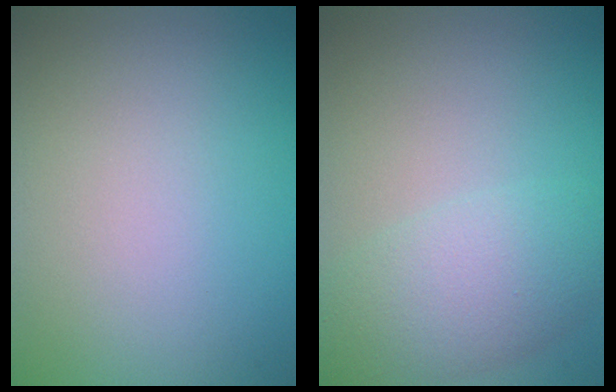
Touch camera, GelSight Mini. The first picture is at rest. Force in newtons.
{"total": 4.9, "press": 4.9, "slide": 0.1}